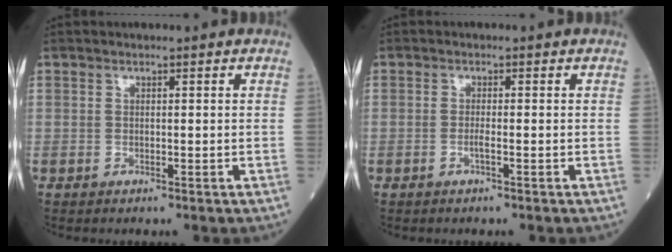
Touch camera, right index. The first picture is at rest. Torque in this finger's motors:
{"motor_torque": [-0.09, -0.05, 0.00, 0.00]}